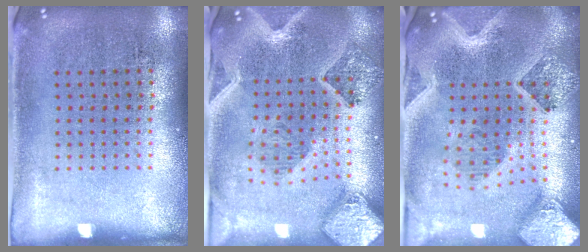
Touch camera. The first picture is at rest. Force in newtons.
{"total": 2.3, "press": 2.1, "slide": 1.0}
{"total": 4.2, "press": 3.3, "slide": 2.7}